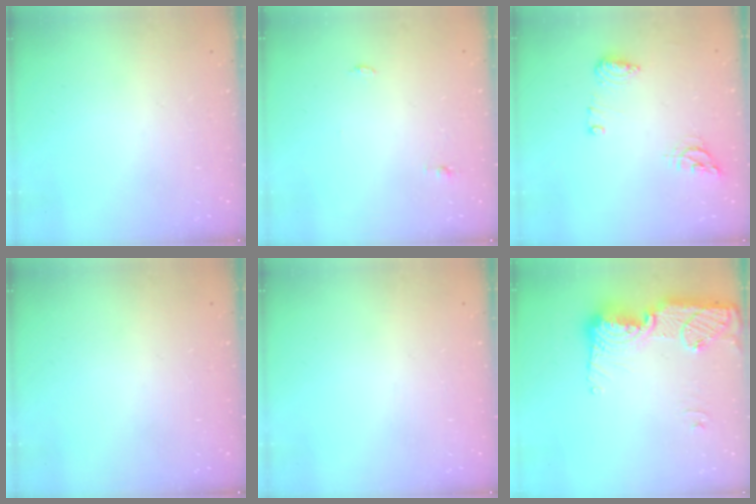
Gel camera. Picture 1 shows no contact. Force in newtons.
{"total": 3.7, "press": 3.3, "slide": 1.7}
{"total": 11.7, "press": 10.0, "slide": 6.1}
{"total": 0.0}
{"total": 0.0}
{"total": 16.5, "press": 16.5, "slide": 1.1}